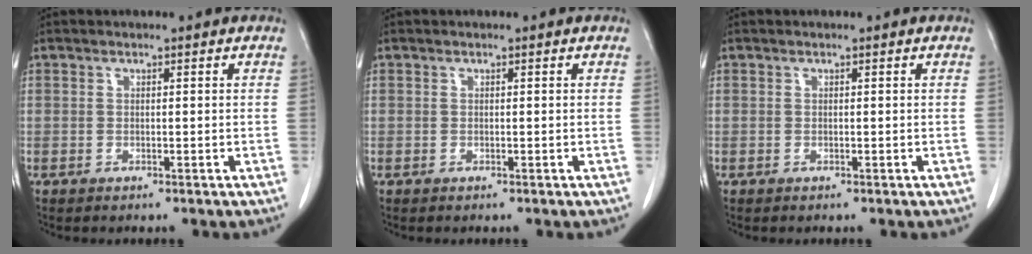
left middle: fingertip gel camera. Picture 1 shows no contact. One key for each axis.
{"total": 0.0}
{"total": 0.0}